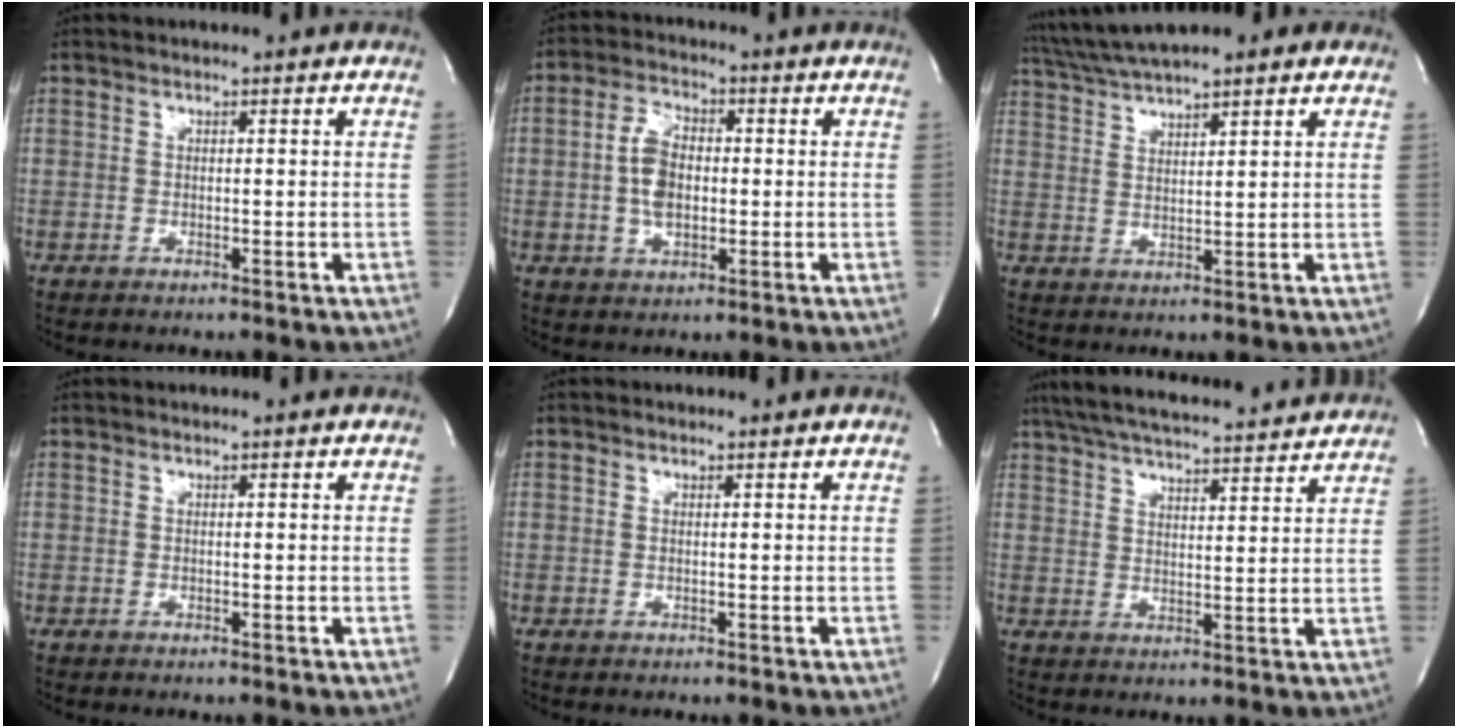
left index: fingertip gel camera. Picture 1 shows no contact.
{"total": 6.5, "force": [-0.2, 3.6, 5.4], "torque": [-0.113, 0.008, -0.005]}
{"total": 10.6, "force": [8.6, 1.5, 6.0], "torque": [-0.105, 0.036, 0.138]}
{"total": 0.0}
{"total": 0.0}
{"total": 20.8, "force": [18.9, 2.3, 8.3], "torque": [-0.146, 0.029, 0.264]}